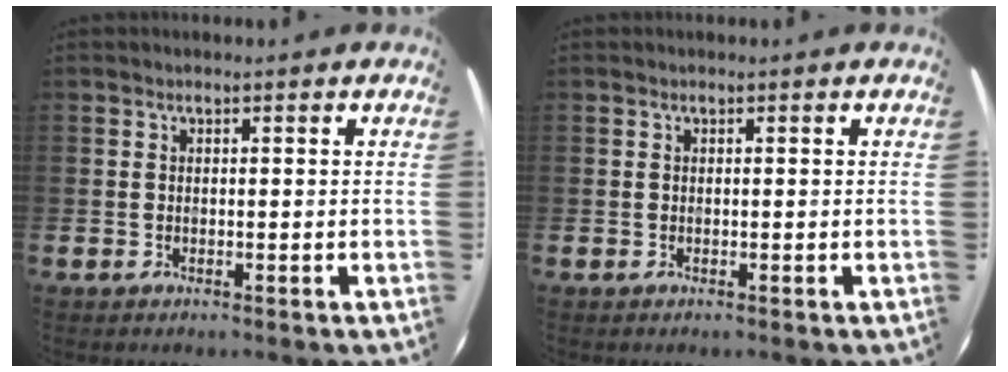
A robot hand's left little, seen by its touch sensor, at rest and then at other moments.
{"total": 0.0}